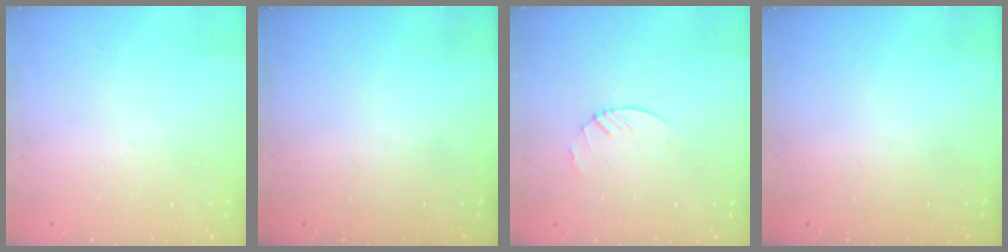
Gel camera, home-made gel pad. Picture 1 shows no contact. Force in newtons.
{"total": 0.0}
{"total": 3.0, "press": 2.9, "slide": 0.3}
{"total": 0.0}